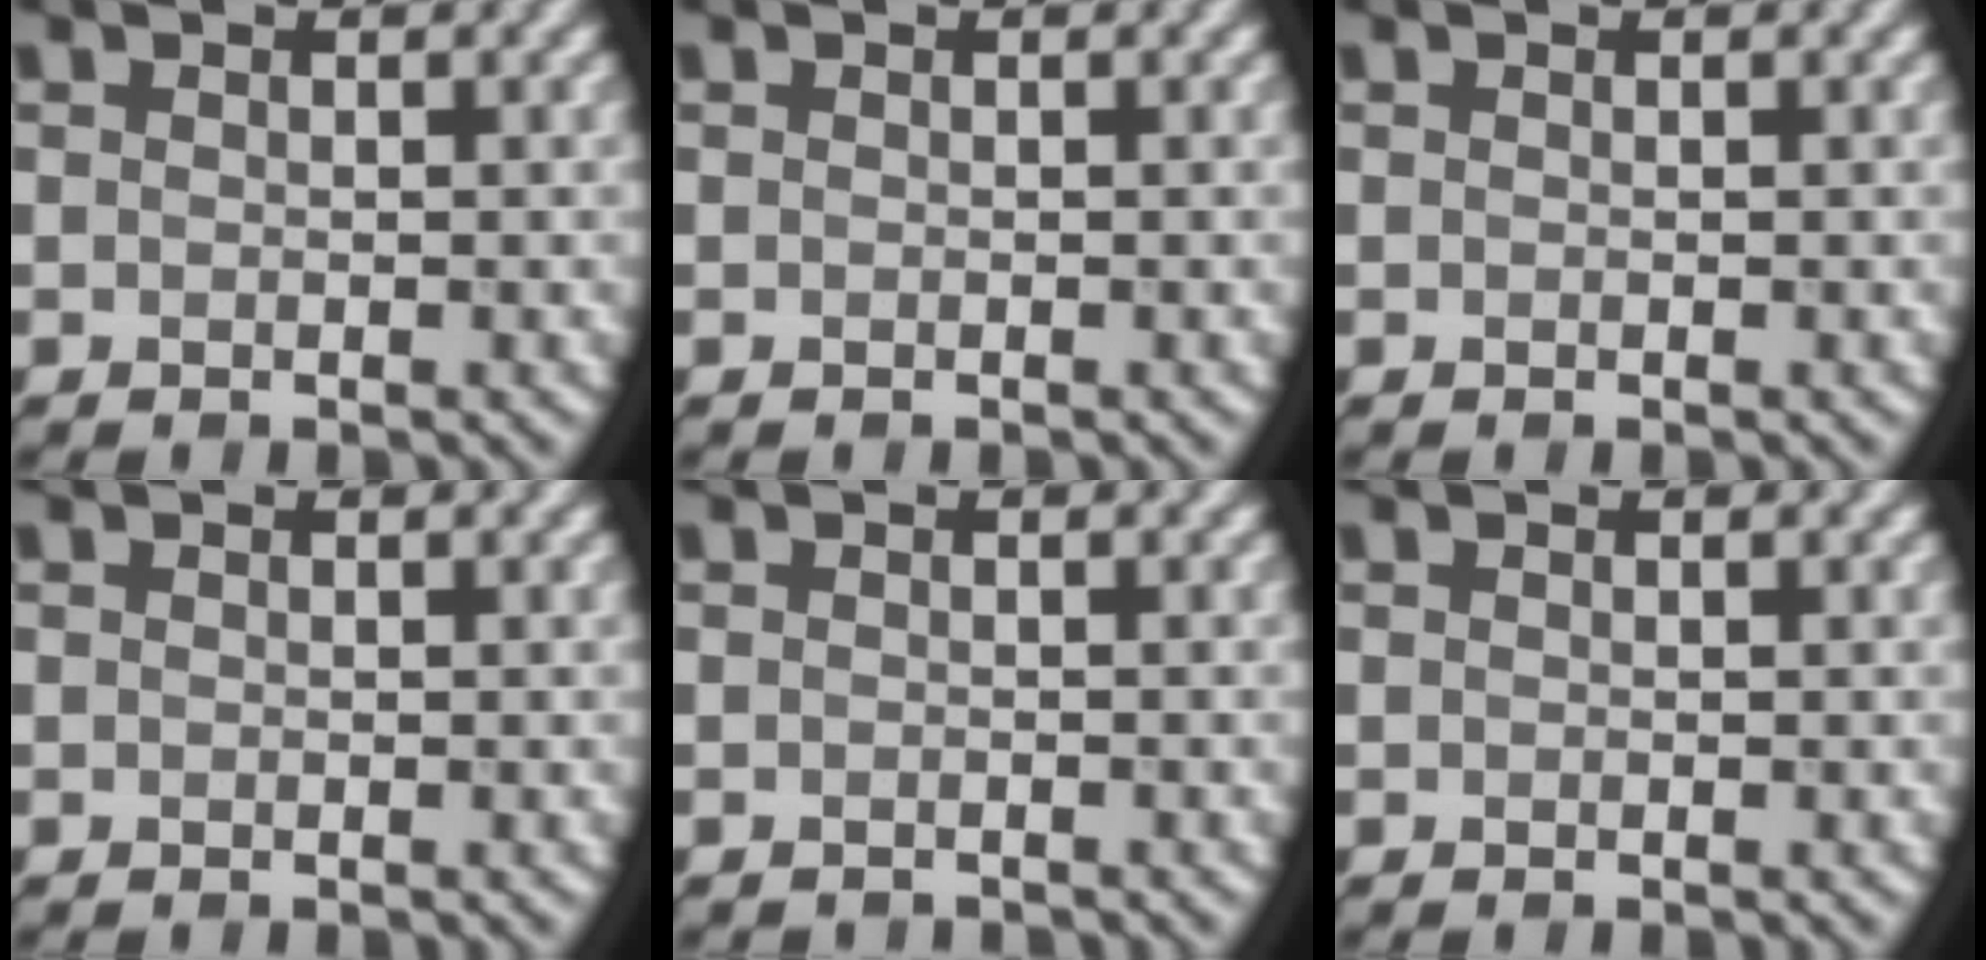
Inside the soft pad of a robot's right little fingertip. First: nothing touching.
{"total": 0.0}
{"total": 0.0}
{"total": 0.0}
{"total": 0.9, "force": [-0.9, 0.0, 0.0], "torque": [0.001, -0.005, -0.016]}
{"total": 0.0}